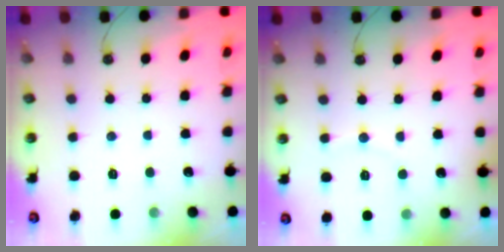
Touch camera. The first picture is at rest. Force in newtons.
{"total": 5.0, "press": 4.9, "slide": 1.1}